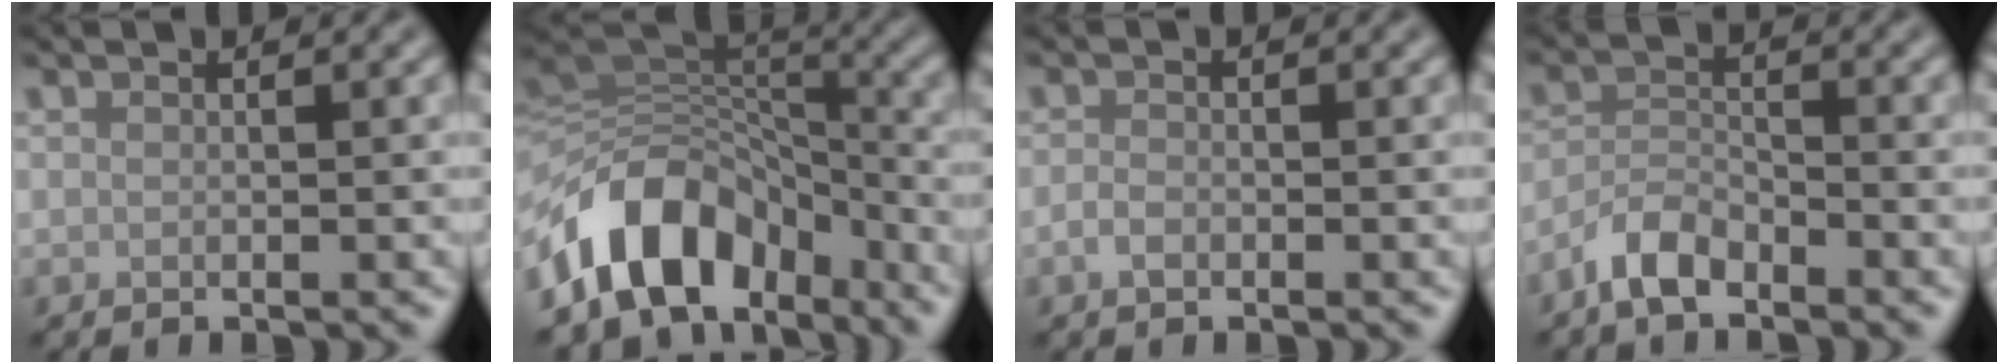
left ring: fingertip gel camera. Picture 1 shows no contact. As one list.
[{"total": 10.4, "force": [-5.7, 6.9, 5.4], "torque": [-0.082, 0.015, -0.110]}, {"total": 1.1, "force": [-0.5, 0.7, 0.7], "torque": [-0.017, 0.000, -0.012]}, {"total": 3.2, "force": [-2.6, 1.1, 1.5], "torque": [-0.032, 0.005, -0.060]}]